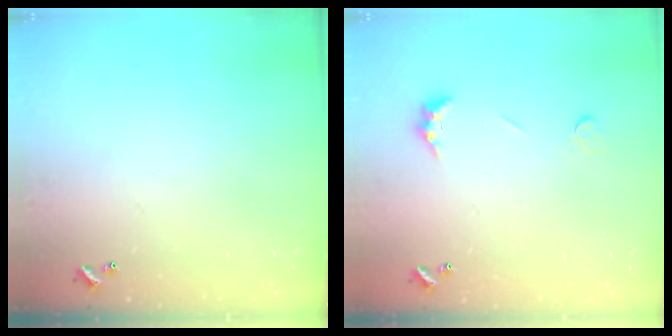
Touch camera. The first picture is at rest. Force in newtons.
{"total": 2.5, "press": 2.4, "slide": 0.7}